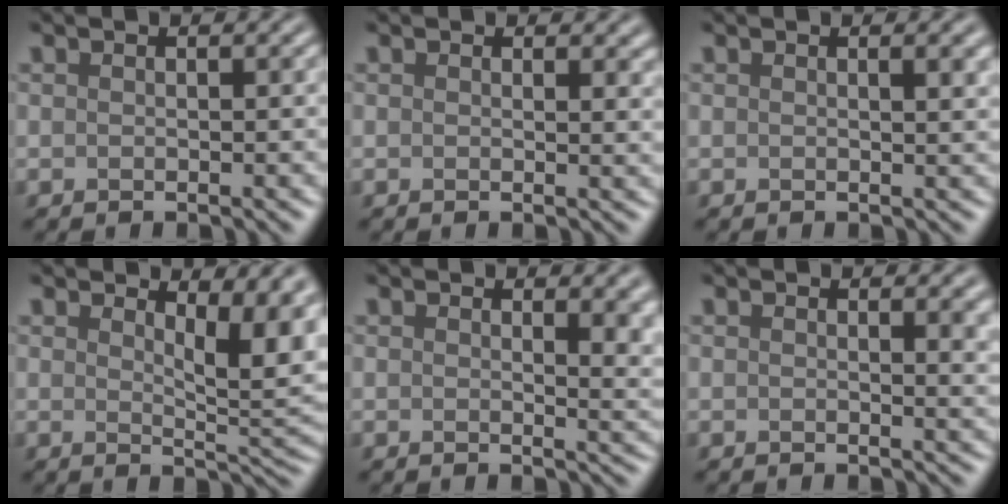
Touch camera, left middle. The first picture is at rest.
{"total": 1.3, "force": [0.8, 0.7, 0.9], "torque": [-0.010, -0.003, 0.011]}
{"total": 1.3, "force": [0.5, 0.2, 1.1], "torque": [-0.012, -0.001, 0.009]}
{"total": 5.3, "force": [2.1, 2.2, 4.3], "torque": [-0.060, -0.009, 0.033]}
{"total": 4.3, "force": [1.6, 2.1, 3.4], "torque": [-0.025, -0.006, 0.023]}
{"total": 2.3, "force": [1.0, 0.9, 1.9], "torque": [-0.017, -0.001, 0.013]}